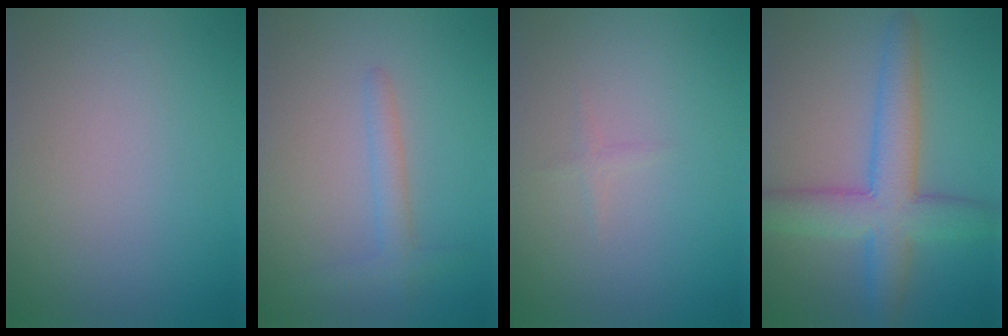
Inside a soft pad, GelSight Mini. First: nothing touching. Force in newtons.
{"total": 2.0, "press": 1.9, "slide": 0.2}
{"total": 0.6, "press": 0.6, "slide": 0.0}
{"total": 6.8, "press": 6.8, "slide": 0.2}